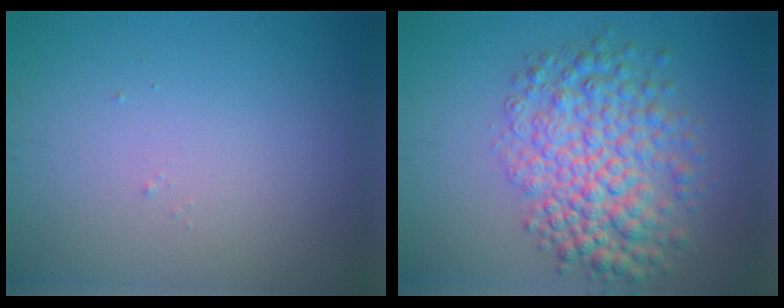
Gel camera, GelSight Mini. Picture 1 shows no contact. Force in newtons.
{"total": 6.8, "press": 6.8, "slide": 0.2}